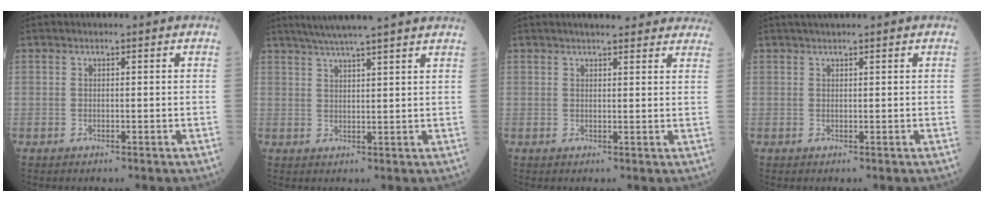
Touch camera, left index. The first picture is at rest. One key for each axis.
{"total": 11.5, "fx": 9.7, "fy": -0.7, "fz": 6.1, "tx": -0.096, "ty": 0.026, "tz": 0.125}
{"total": 12.4, "fx": 11.1, "fy": 2.7, "fz": 4.9, "tx": -0.043, "ty": 0.023, "tz": 0.121}
{"total": 2.4, "fx": 2.0, "fy": 0.0, "fz": 1.3, "tx": -0.014, "ty": 0.023, "tz": 0.033}